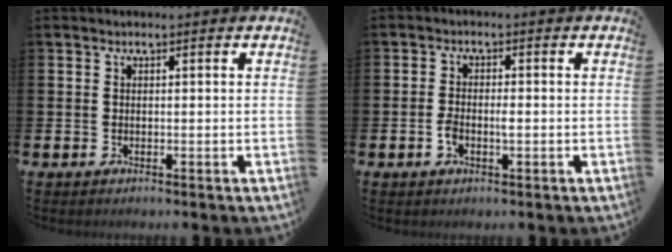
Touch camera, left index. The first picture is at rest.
{"total": 2.2, "force": [-0.6, 1.0, 1.9], "torque": [-0.026, -0.002, -0.013]}